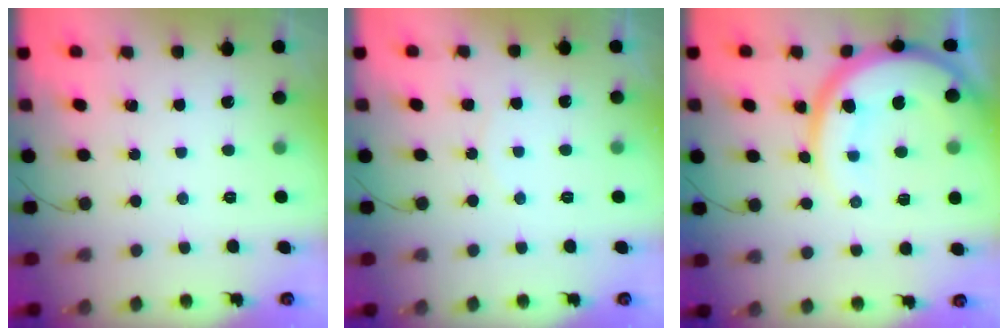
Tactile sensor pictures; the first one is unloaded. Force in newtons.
{"total": 2.8, "press": 2.8, "slide": 0.6}
{"total": 15.9, "press": 15.9, "slide": 1.3}